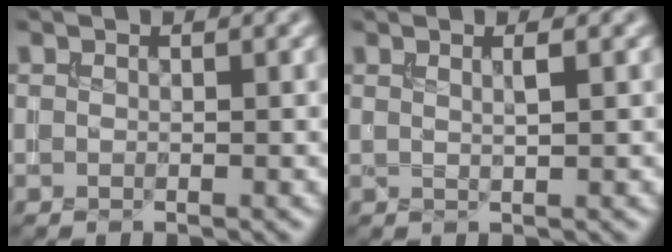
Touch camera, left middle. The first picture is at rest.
{"total": 1.4, "force": [0.6, 0.4, 1.2], "torque": [-0.016, 0.002, 0.006]}